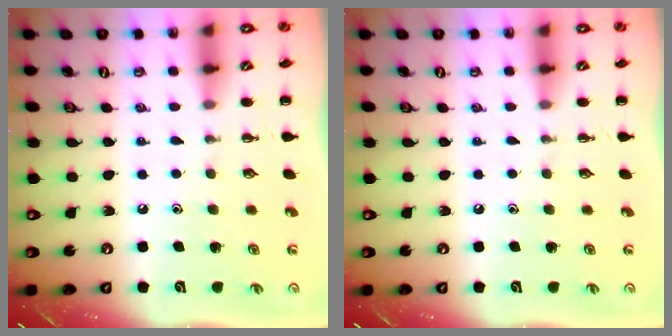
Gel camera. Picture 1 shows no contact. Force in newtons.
{"total": 0.0}